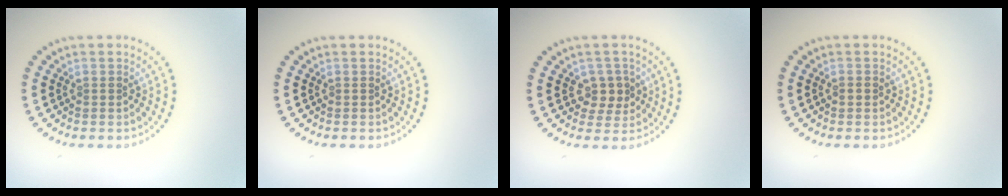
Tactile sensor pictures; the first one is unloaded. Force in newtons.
{"total": 0.0}
{"total": 2.3, "press": 2.1, "slide": 0.8}
{"total": 0.7, "press": 0.7, "slide": 0.1}